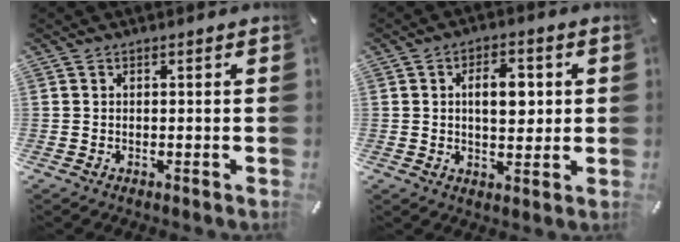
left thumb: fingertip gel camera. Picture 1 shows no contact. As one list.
[{"total": 8.0, "force": [1.3, 4.5, 6.5], "torque": [-0.106, -0.002, 0.015]}]